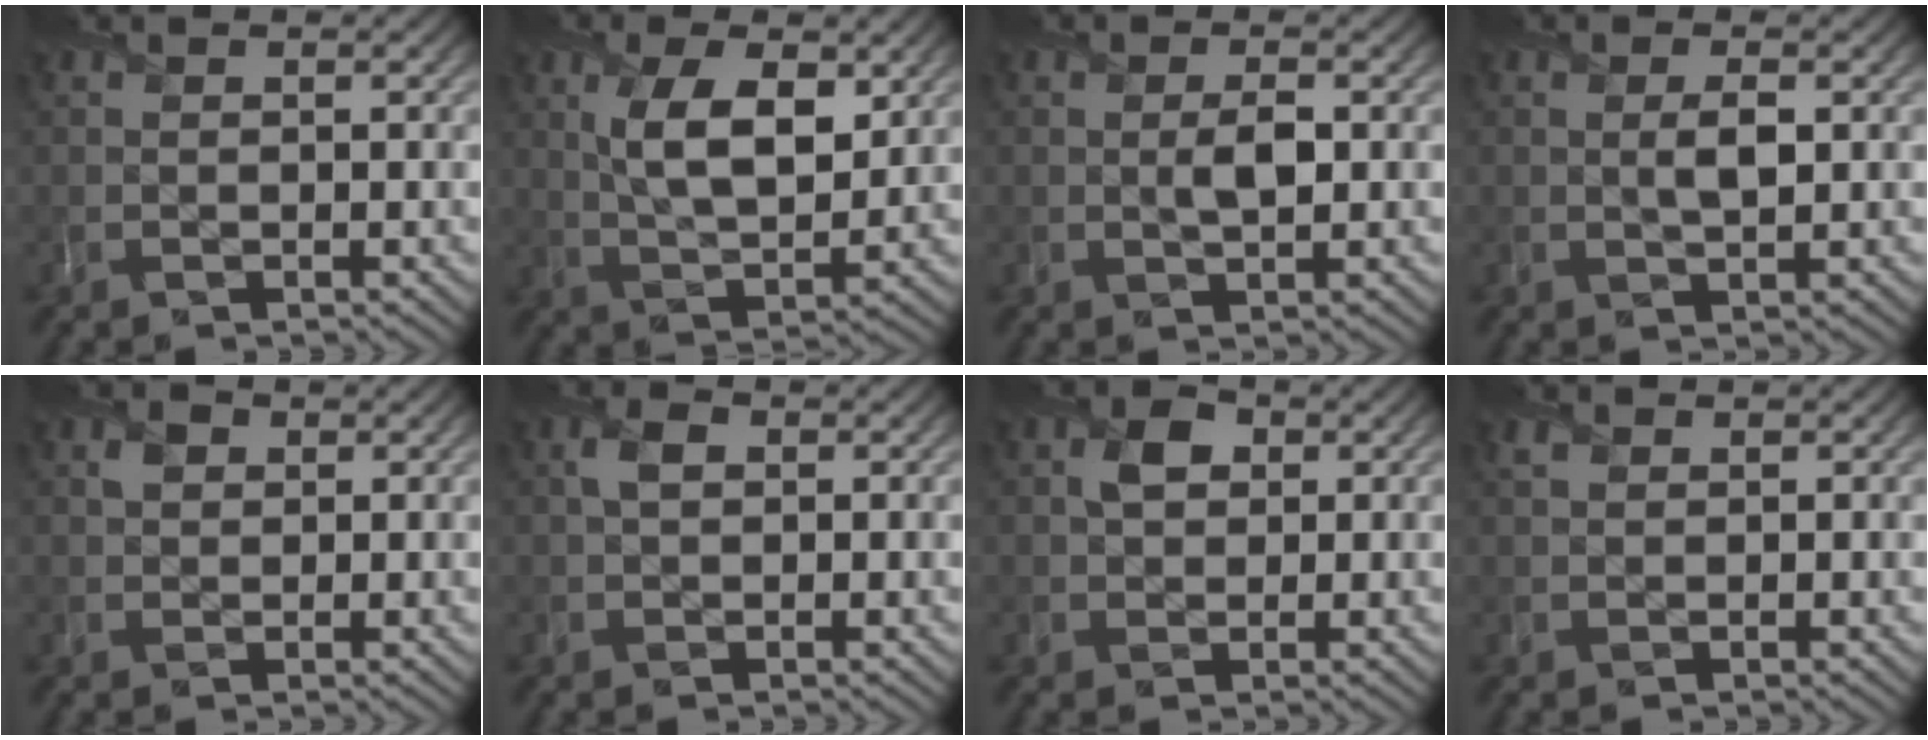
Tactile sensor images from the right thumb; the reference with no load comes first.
{"total": 7.9, "force": [2.4, 3.6, 6.5], "torque": [-0.130, 0.000, 0.047]}
{"total": 2.2, "force": [0.0, 0.9, 2.0], "torque": [-0.042, -0.001, 0.002]}
{"total": 2.1, "force": [0.3, 0.6, 2.0], "torque": [-0.038, 0.001, 0.005]}
{"total": 1.5, "force": [0.5, 1.3, 0.4], "torque": [-0.008, 0.001, 0.009]}
{"total": 1.9, "force": [0.4, 1.4, 1.3], "torque": [-0.029, 0.003, 0.005]}
{"total": 3.0, "force": [0.6, 2.4, 1.6], "torque": [-0.036, 0.003, 0.009]}
{"total": 0.8, "force": [0.6, 0.5, 0.3], "torque": [-0.011, 0.002, 0.012]}